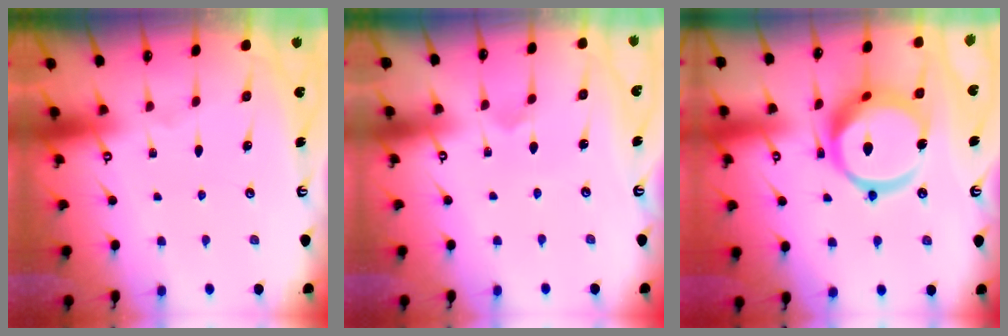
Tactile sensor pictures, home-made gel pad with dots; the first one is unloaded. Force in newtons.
{"total": 2.3, "press": 2.3, "slide": 0.2}
{"total": 16.7, "press": 16.6, "slide": 1.9}